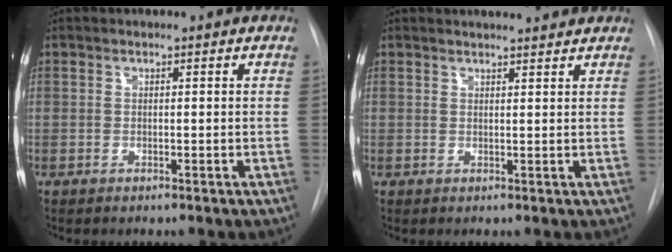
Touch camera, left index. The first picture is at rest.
{"total": 5.2, "force": [5.1, 0.4, 1.3], "torque": [-0.020, 0.013, 0.056]}